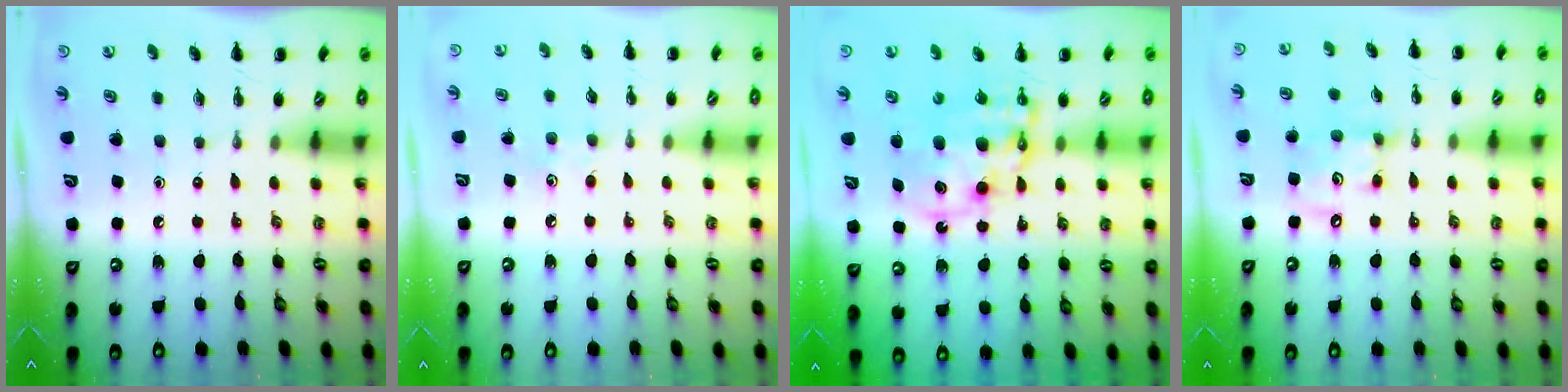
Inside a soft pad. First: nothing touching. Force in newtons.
{"total": 5.7, "press": 5.4, "slide": 1.7}
{"total": 12.4, "press": 12.1, "slide": 2.9}
{"total": 8.1, "press": 8.1, "slide": 1.0}